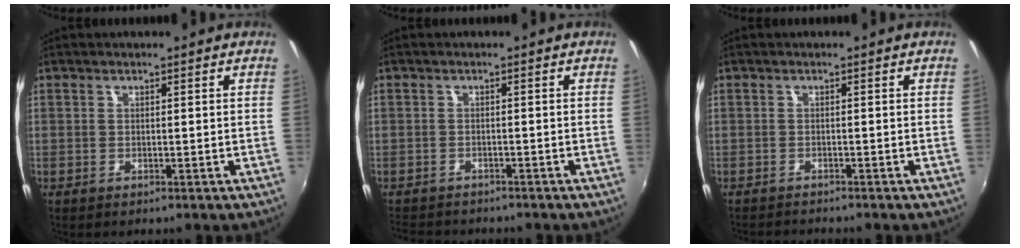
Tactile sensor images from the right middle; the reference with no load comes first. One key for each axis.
{"total": 5.2, "fx": -4.7, "fy": 2.0, "fz": 1.1, "tx": -0.039, "ty": -0.009, "tz": -0.080}
{"total": 2.6, "fx": -2.5, "fy": -0.1, "fz": 0.4, "tx": -0.020, "ty": -0.014, "tz": -0.047}